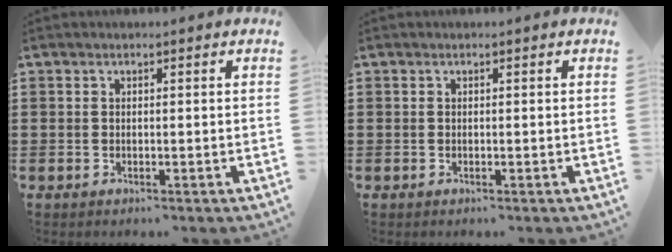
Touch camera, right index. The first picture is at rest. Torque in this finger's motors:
{"motor_torque": [-0.16, 0.58, 0.00, 0.00]}